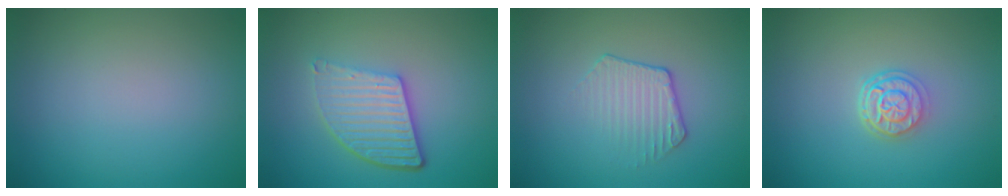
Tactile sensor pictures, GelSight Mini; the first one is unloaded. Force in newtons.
{"total": 5.1, "press": 3.7, "slide": 3.6}
{"total": 2.1, "press": 1.5, "slide": 1.4}
{"total": 3.1, "press": 2.4, "slide": 2.0}